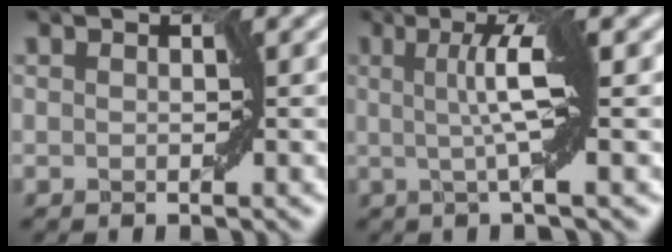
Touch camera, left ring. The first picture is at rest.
{"total": 4.6, "force": [0.4, 0.5, 4.5], "torque": [-0.077, 0.003, 0.005]}